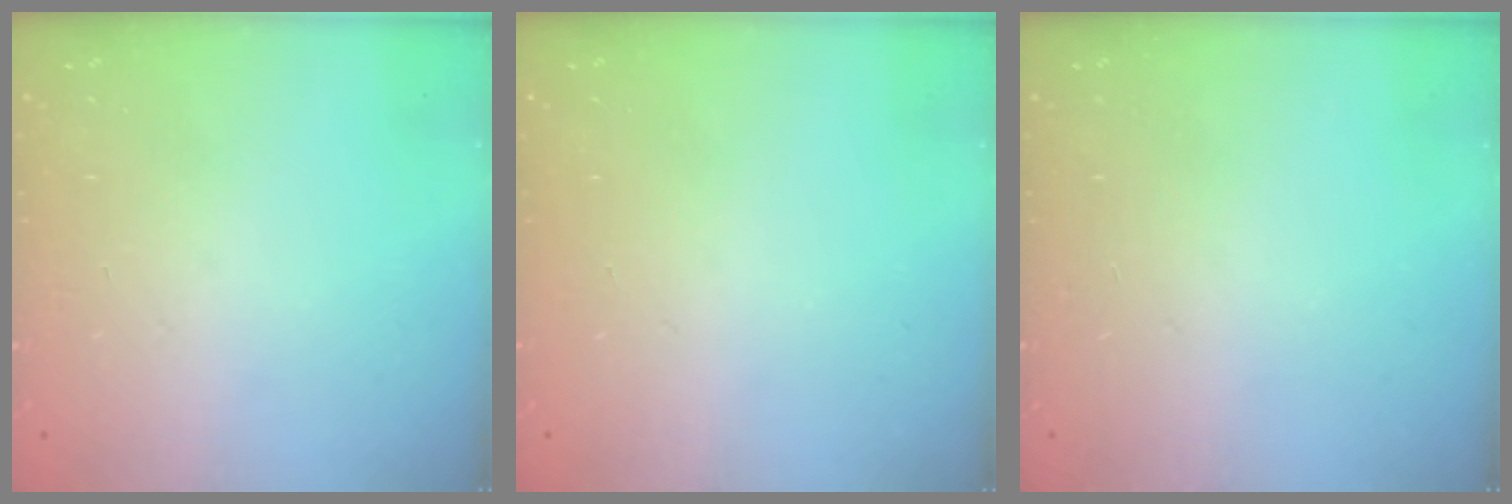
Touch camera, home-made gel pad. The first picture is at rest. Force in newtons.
{"total": 0.0}
{"total": 0.0}